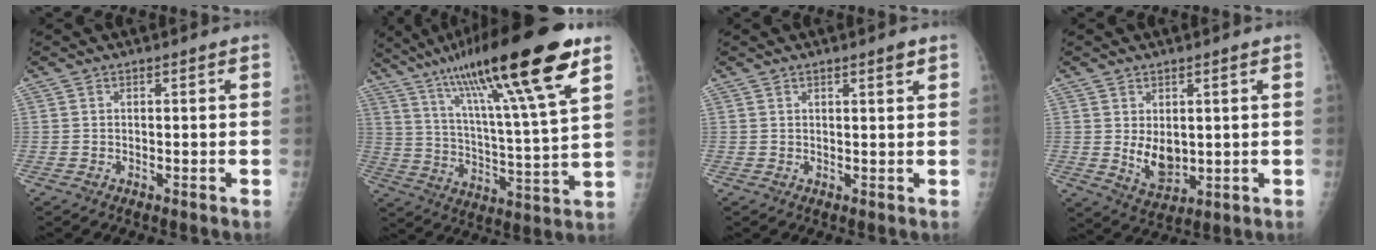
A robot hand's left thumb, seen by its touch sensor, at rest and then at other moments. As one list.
[{"total": 24.9, "force": [14.7, 2.5, 20.0], "torque": [-0.329, -0.037, 0.243]}, {"total": 1.9, "force": [1.2, 0.2, 1.4], "torque": [-0.019, -0.007, 0.019]}, {"total": 6.3, "force": [0.8, 3.8, 5.0], "torque": [-0.064, -0.018, 0.031]}]